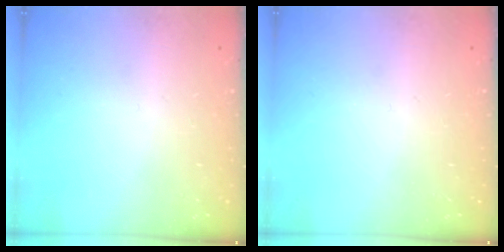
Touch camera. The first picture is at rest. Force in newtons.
{"total": 0.0}